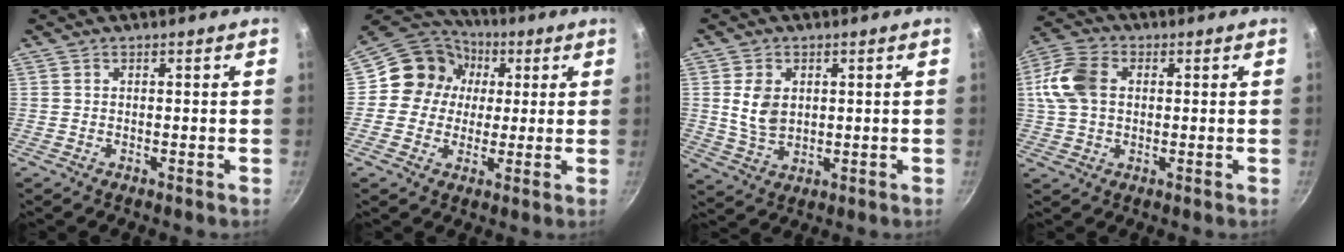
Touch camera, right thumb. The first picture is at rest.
{"total": 13.2, "force": [1.5, 12.0, 5.4], "torque": [-0.059, 0.020, 0.017]}
{"total": 6.3, "force": [1.2, 4.6, 4.1], "torque": [-0.061, -0.009, 0.034]}
{"total": 9.9, "force": [1.4, 7.0, 6.8], "torque": [-0.143, 0.020, 0.024]}